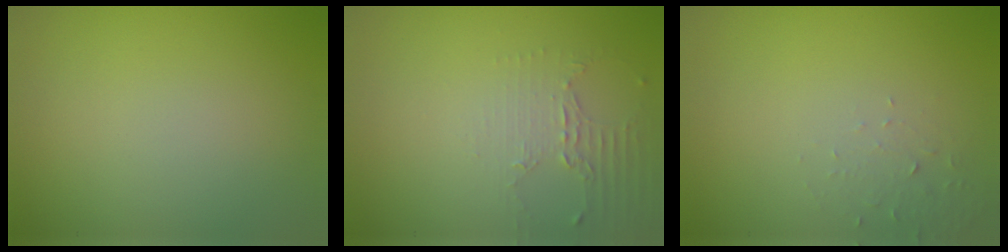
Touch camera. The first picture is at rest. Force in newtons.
{"total": 2.0, "press": 1.5, "slide": 1.4}
{"total": 1.2, "press": 1.2, "slide": 0.1}